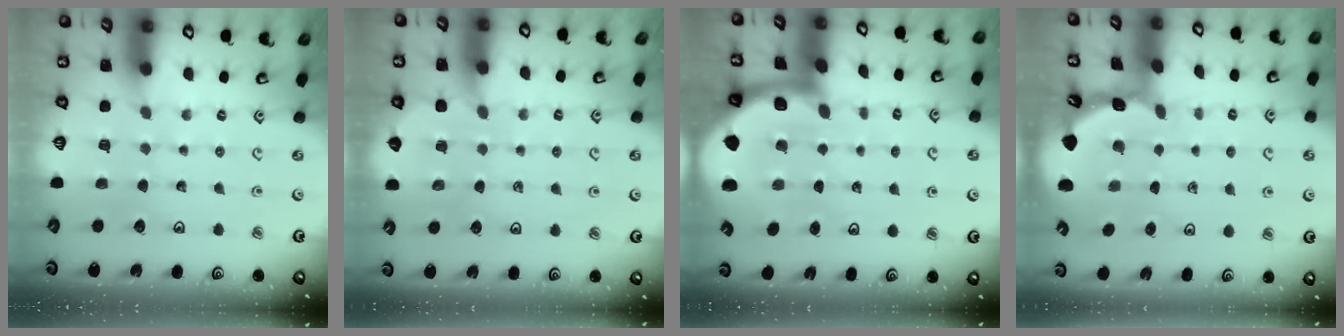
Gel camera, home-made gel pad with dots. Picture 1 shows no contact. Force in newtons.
{"total": 2.4, "press": 2.4, "slide": 0.2}
{"total": 4.2, "press": 4.2, "slide": 0.7}
{"total": 1.6, "press": 1.6, "slide": 0.1}